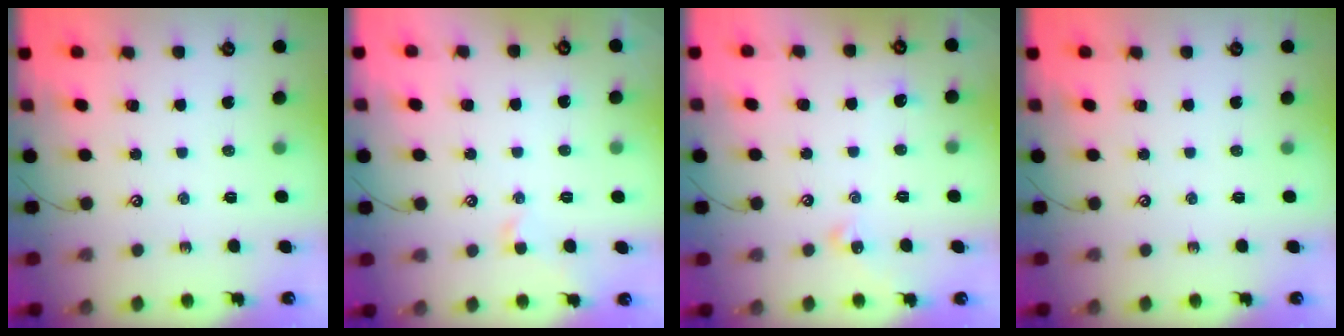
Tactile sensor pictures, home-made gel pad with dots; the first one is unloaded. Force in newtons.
{"total": 0.8, "press": 0.7, "slide": 0.5}
{"total": 1.4, "press": 1.3, "slide": 0.6}
{"total": 0.0}